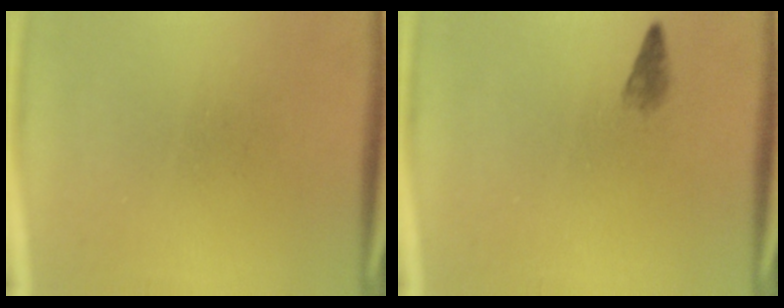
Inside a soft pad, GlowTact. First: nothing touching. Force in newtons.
{"total": 1.2}